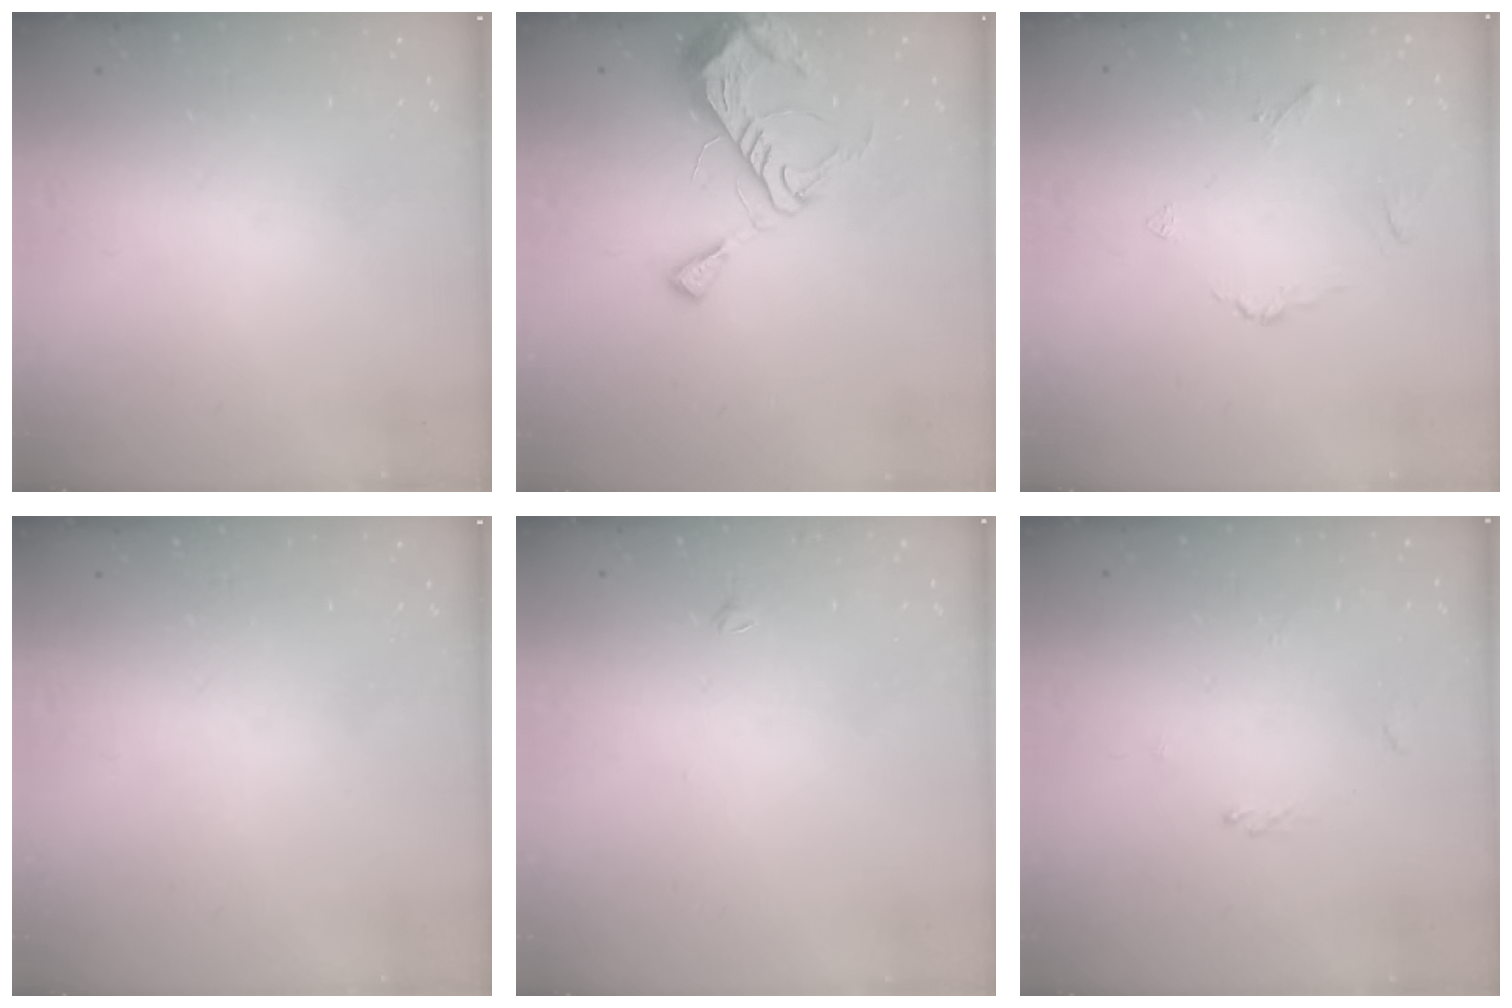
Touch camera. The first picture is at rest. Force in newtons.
{"total": 10.7, "press": 10.6, "slide": 1.3}
{"total": 4.3, "press": 4.3, "slide": 0.5}
{"total": 0.0}
{"total": 1.4, "press": 1.3, "slide": 0.4}
{"total": 0.7, "press": 0.5, "slide": 0.4}